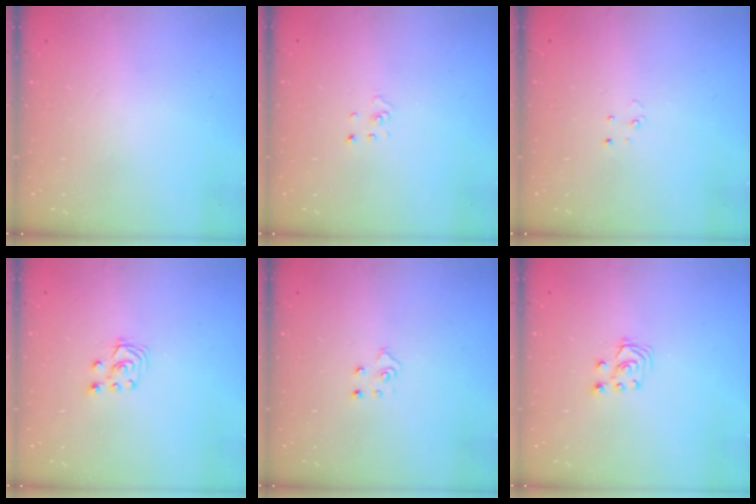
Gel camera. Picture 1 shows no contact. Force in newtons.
{"total": 1.1, "press": 1.1, "slide": 0.1}
{"total": 2.3, "press": 2.3, "slide": 0.2}
{"total": 2.8, "press": 2.7, "slide": 0.7}
{"total": 4.7, "press": 4.7, "slide": 0.4}
{"total": 2.8, "press": 2.7, "slide": 0.7}